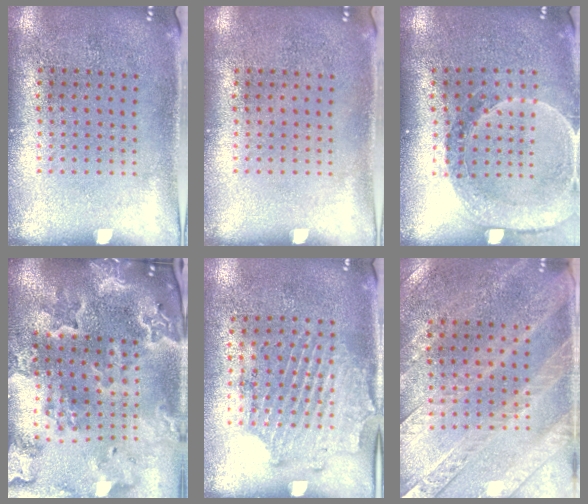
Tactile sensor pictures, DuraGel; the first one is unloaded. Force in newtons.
{"total": 0.0}
{"total": 1.6, "press": 1.6, "slide": 0.2}
{"total": 3.6, "press": 3.2, "slide": 1.8}
{"total": 1.7, "press": 1.4, "slide": 0.9}
{"total": 3.0, "press": 2.7, "slide": 1.1}